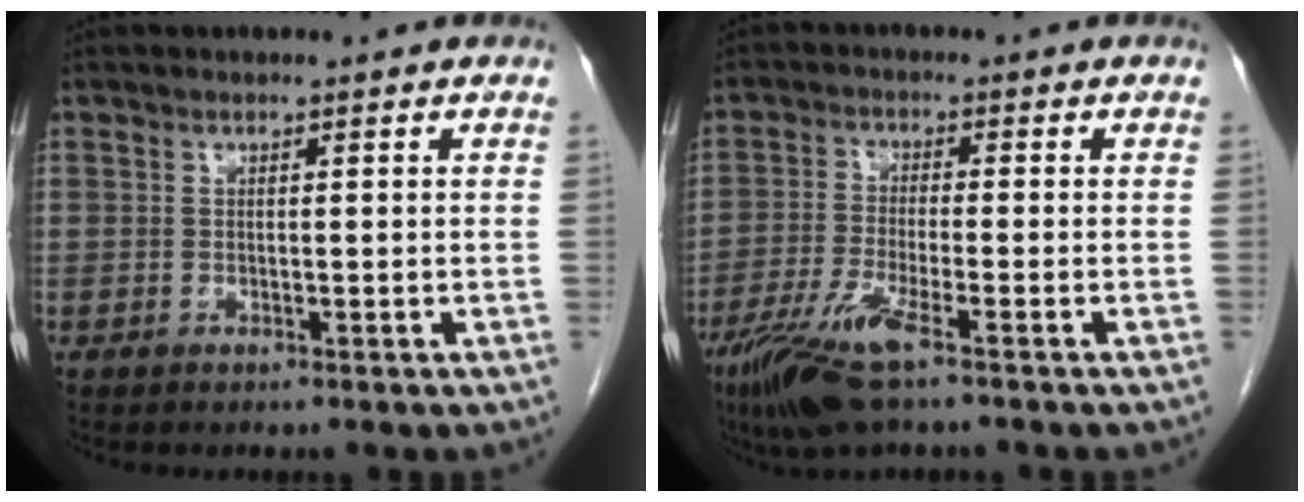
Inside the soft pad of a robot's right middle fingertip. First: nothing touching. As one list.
[{"total": 7.9, "force": [-4.9, 0.7, 6.2], "torque": [-0.131, -0.019, -0.095]}]